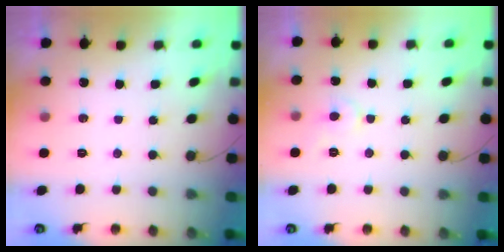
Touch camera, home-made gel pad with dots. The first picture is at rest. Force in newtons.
{"total": 4.0, "press": 4.0, "slide": 0.5}